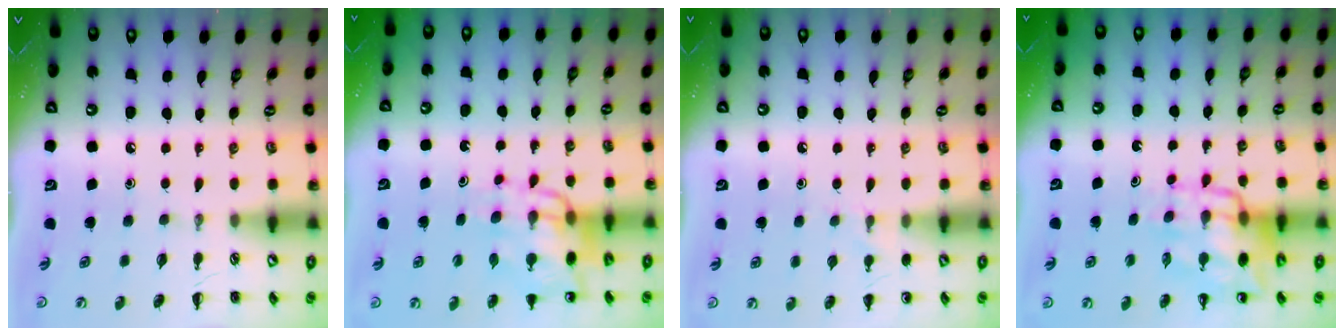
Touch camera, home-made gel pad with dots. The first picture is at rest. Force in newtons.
{"total": 13.2, "press": 12.7, "slide": 3.7}
{"total": 4.6, "press": 4.3, "slide": 1.5}
{"total": 13.7, "press": 13.3, "slide": 3.3}